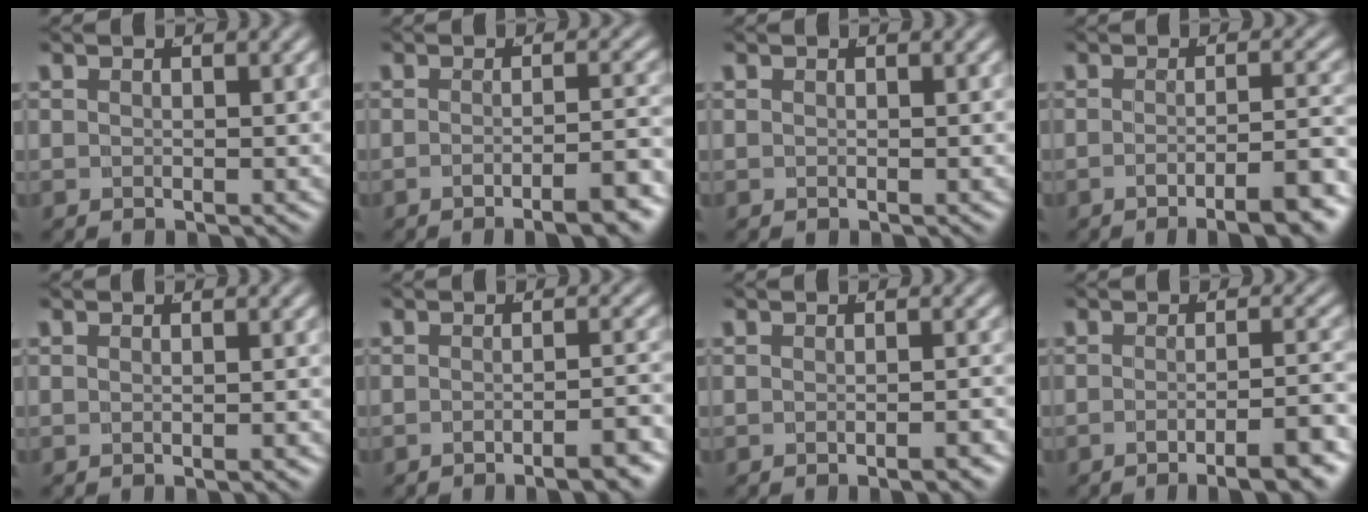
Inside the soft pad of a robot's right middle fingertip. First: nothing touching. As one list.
[{"total": 4.6, "force": [-3.4, 0.3, 3.0], "torque": [-0.030, 0.008, -0.060]}, {"total": 0.0}, {"total": 5.9, "force": [-4.3, 0.7, 4.1], "torque": [-0.043, 0.001, -0.069]}, {"total": 0.5, "force": [-0.4, -0.1, 0.3], "torque": [-0.005, 0.008, -0.012]}, {"total": 3.4, "force": [-2.7, 0.1, 2.1], "torque": [-0.018, 0.013, -0.051]}, {"total": 1.4, "force": [-1.1, 0.0, 0.7], "torque": [-0.007, 0.013, -0.025]}, {"total": 5.2, "force": [-3.8, 0.5, 3.5], "torque": [-0.039, 0.004, -0.064]}]